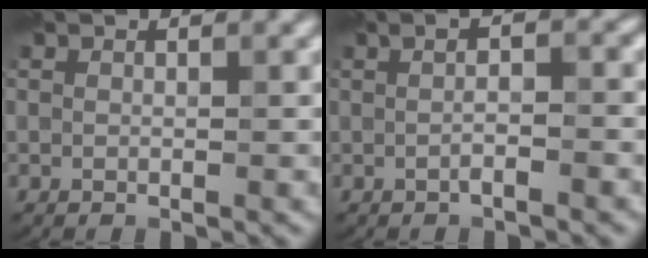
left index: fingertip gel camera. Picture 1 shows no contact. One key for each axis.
{"total": 2.1, "fx": -0.2, "fy": 0.3, "fz": 2.0, "tx": -0.034, "ty": 0.002, "tz": -0.008}